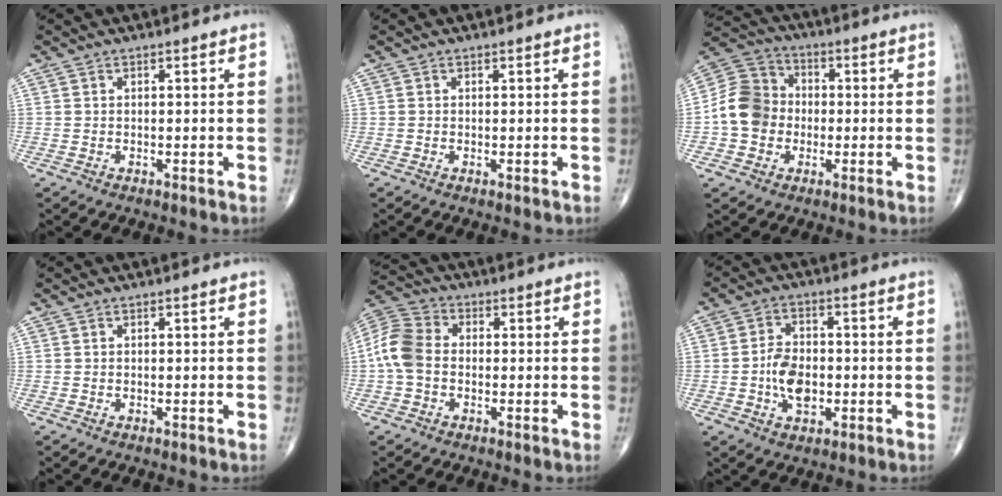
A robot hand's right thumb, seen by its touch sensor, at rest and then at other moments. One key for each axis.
{"total": 0.0}
{"total": 10.8, "fx": -1.5, "fy": 9.4, "fz": 5.1, "tx": -0.078, "ty": 0.036, "tz": -0.037}
{"total": 0.0}
{"total": 8.5, "fx": -1.0, "fy": 6.2, "fz": 5.7, "tx": -0.114, "ty": 0.023, "tz": -0.035}
{"total": 7.5, "fx": -1.4, "fy": 4.9, "fz": 5.5, "tx": -0.079, "ty": 0.012, "tz": -0.029}